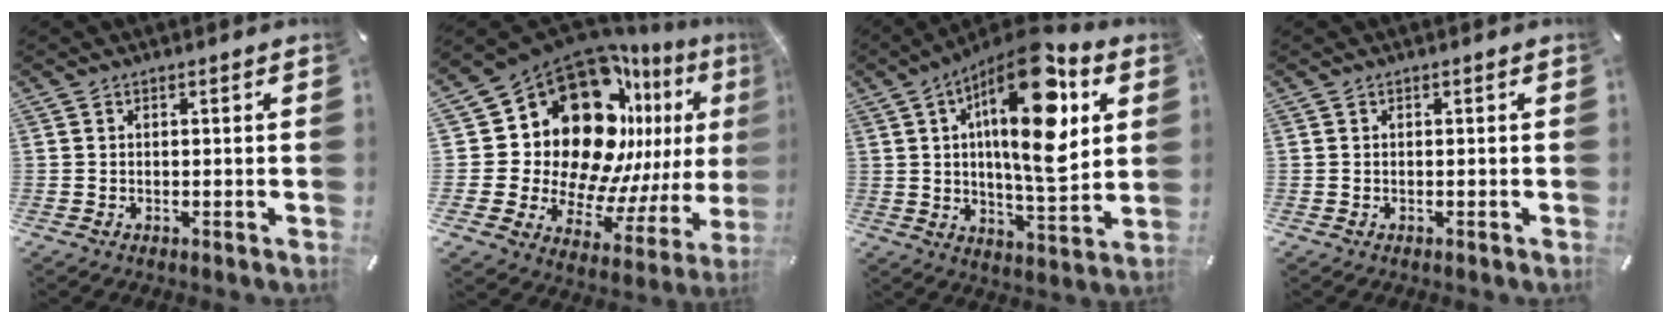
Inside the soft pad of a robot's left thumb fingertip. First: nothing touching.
{"total": 27.2, "force": [11.2, 17.9, 17.2], "torque": [-0.285, -0.120, 0.237]}
{"total": 22.9, "force": [8.0, 8.3, 19.8], "torque": [-0.331, -0.041, 0.112]}
{"total": 0.0}